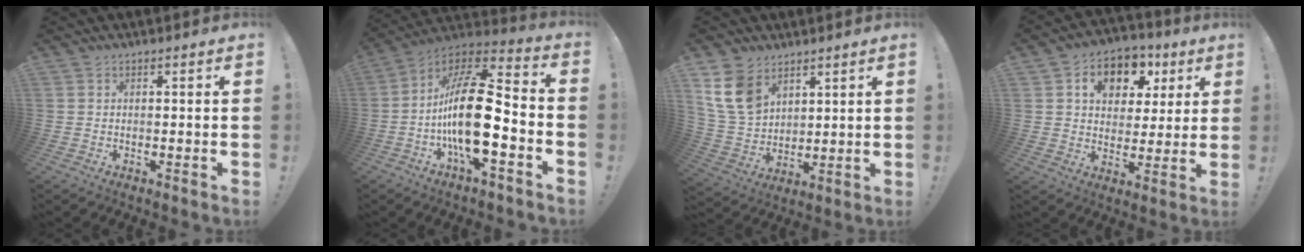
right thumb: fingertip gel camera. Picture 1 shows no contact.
{"total": 23.7, "force": [-4.0, 9.1, 21.5], "torque": [-0.401, 0.025, -0.063]}
{"total": 12.3, "force": [7.1, 8.3, 5.7], "torque": [-0.117, -0.032, 0.145]}
{"total": 11.6, "force": [4.5, 8.8, 6.0], "torque": [-0.093, -0.010, 0.087]}